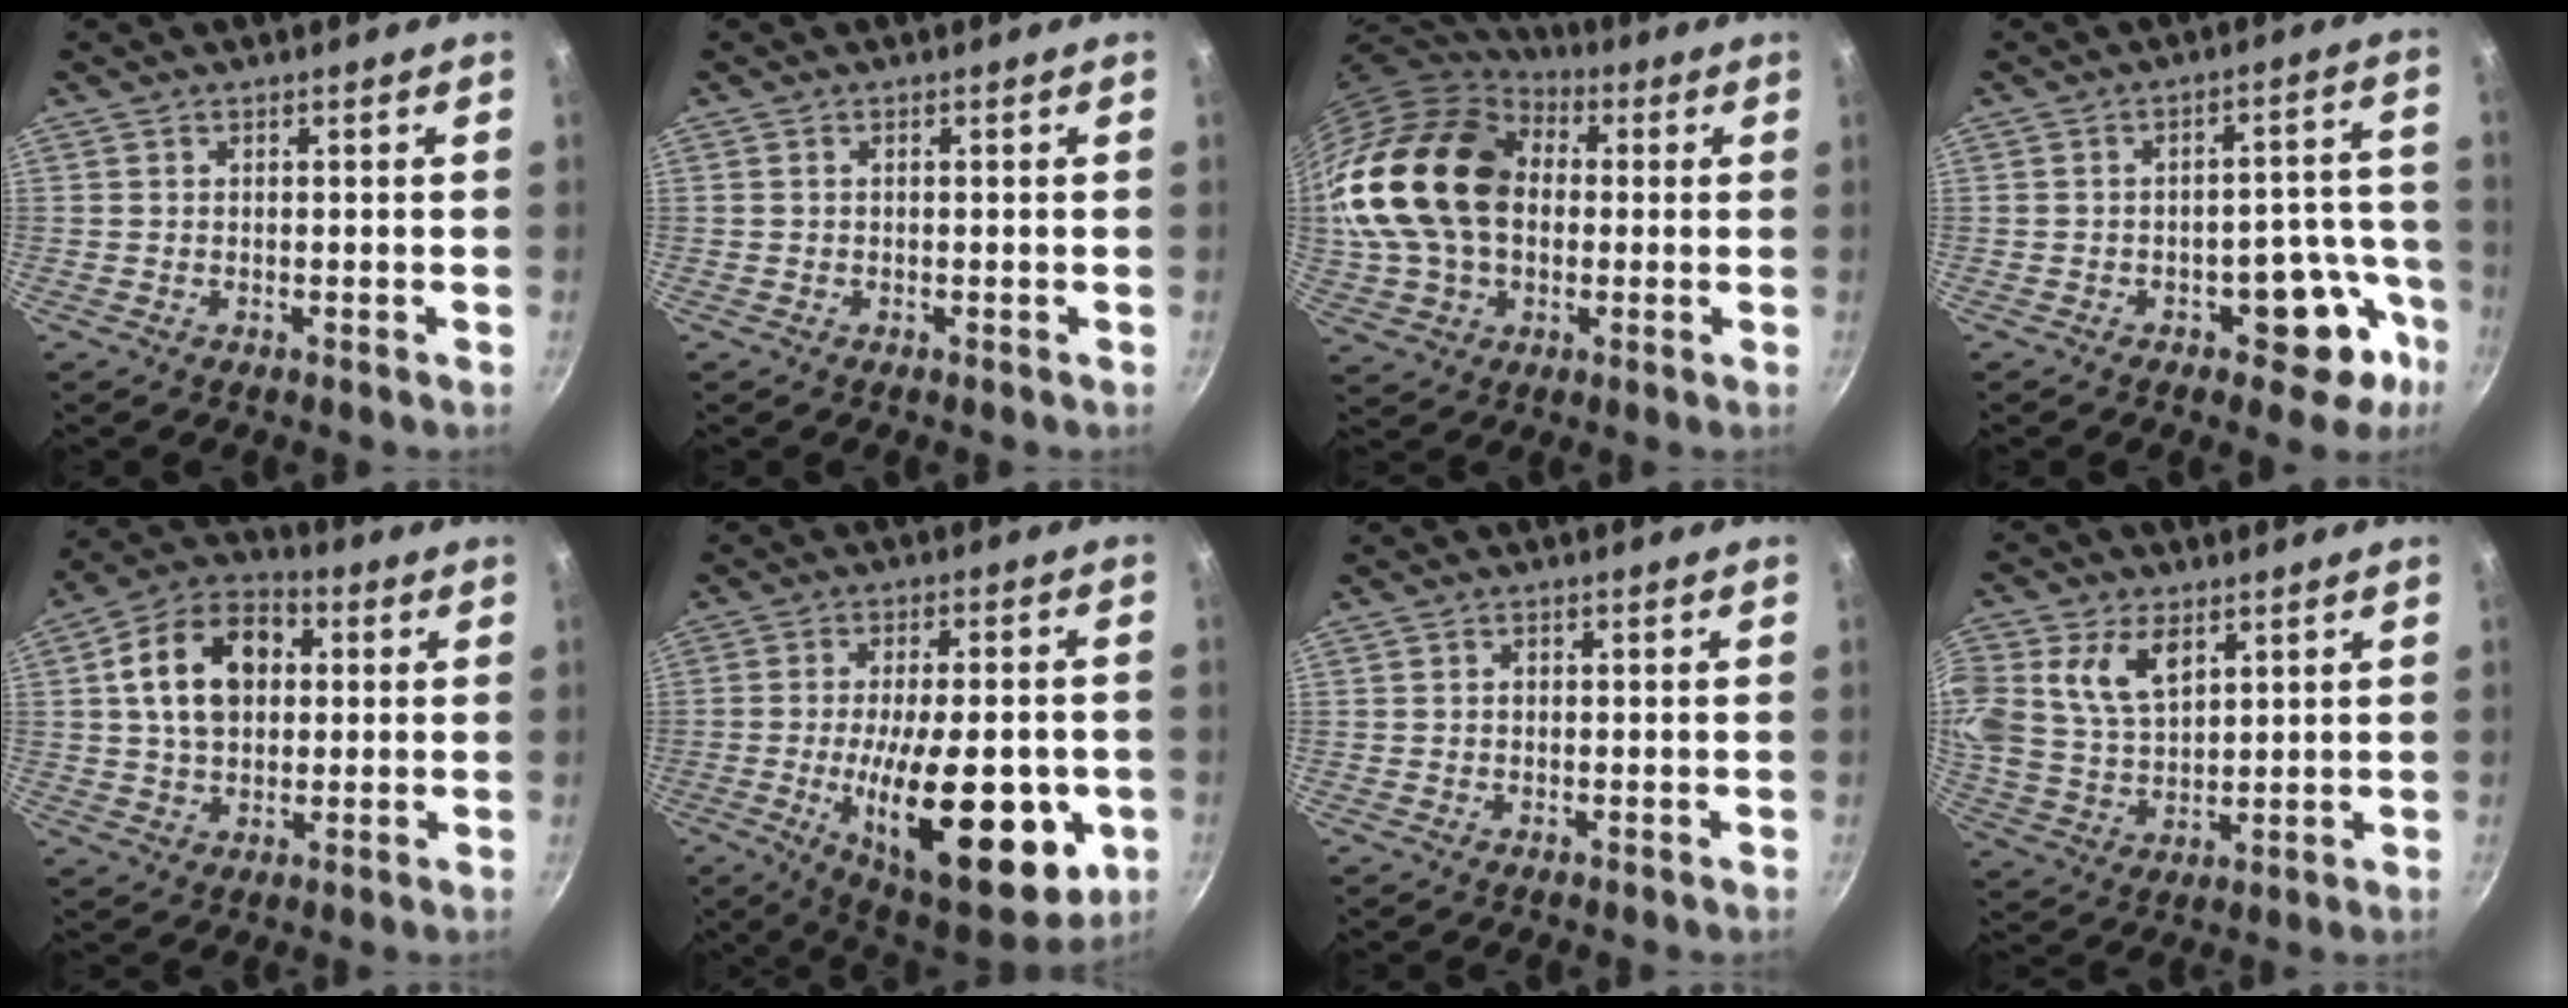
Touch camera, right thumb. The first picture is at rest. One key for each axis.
{"total": 0.0}
{"total": 25.6, "fx": 2.6, "fy": 18.0, "fz": 18.0, "tx": -0.350, "ty": 0.038, "tz": 0.046}
{"total": 10.7, "fx": -5.0, "fy": 6.1, "fz": 7.2, "tx": -0.026, "ty": 0.060, "tz": -0.054}
{"total": 14.7, "fx": 2.7, "fy": 10.4, "fz": 10.1, "tx": -0.144, "ty": 0.022, "tz": 0.030}
{"total": 24.7, "fx": -5.9, "fy": 9.9, "fz": 21.8, "tx": -0.299, "ty": 0.001, "tz": -0.076}
{"total": 0.9, "fx": 0.0, "fy": 0.8, "fz": 0.5, "tx": -0.007, "ty": 0.005, "tz": 0.000}
{"total": 12.3, "fx": 4.8, "fy": 8.0, "fz": 8.1, "tx": -0.151, "ty": -0.016, "tz": 0.093}